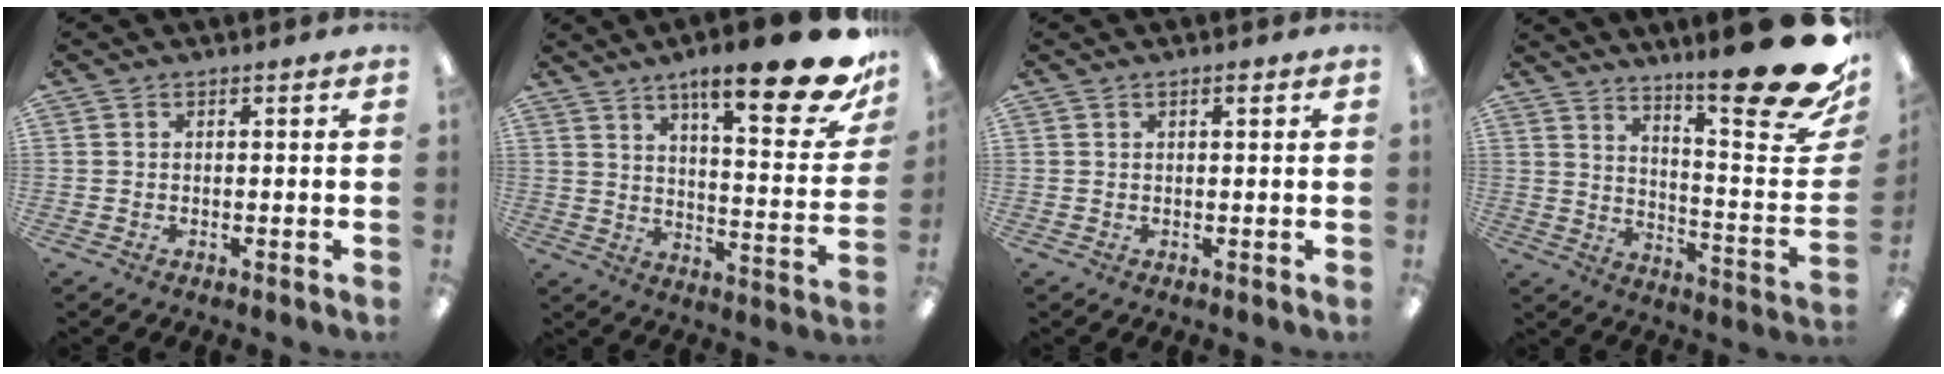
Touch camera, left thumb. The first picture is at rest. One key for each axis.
{"total": 20.6, "fx": 13.3, "fy": 4.8, "fz": 15.0, "tx": -0.214, "ty": -0.094, "tz": 0.206}
{"total": 1.3, "fx": 0.8, "fy": 0.3, "fz": 1.0, "tx": -0.020, "ty": 0.003, "tz": 0.012}
{"total": 21.5, "fx": 15.6, "fy": 3.0, "fz": 14.5, "tx": -0.196, "ty": -0.126, "tz": 0.241}